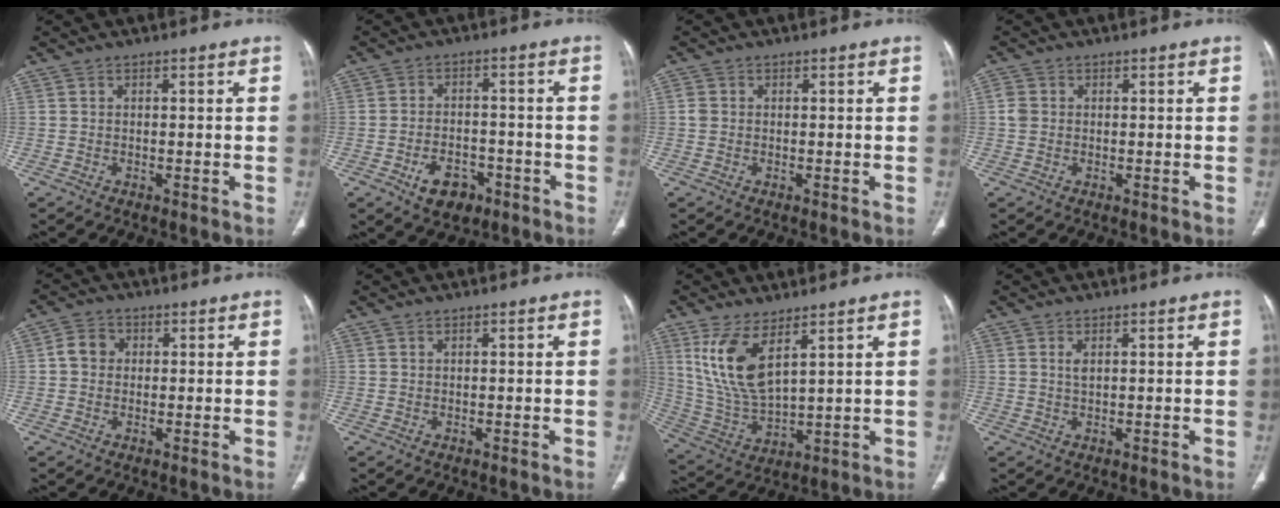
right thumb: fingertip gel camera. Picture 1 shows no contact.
{"total": 7.4, "force": [-3.8, 4.8, 4.2], "torque": [-0.053, 0.027, -0.055]}
{"total": 1.2, "force": [0.0, 1.1, 0.5], "torque": [-0.006, 0.002, 0.001]}
{"total": 2.0, "force": [0.1, 1.8, 0.9], "torque": [-0.016, 0.003, 0.001]}
{"total": 3.8, "force": [0.4, 3.3, 1.8], "torque": [-0.023, 0.010, 0.001]}
{"total": 0.0}
{"total": 11.6, "force": [5.7, 4.5, 9.1], "torque": [-0.185, -0.033, 0.131]}
{"total": 1.3, "force": [0.5, 0.6, 1.1], "torque": [-0.021, 0.000, 0.013]}